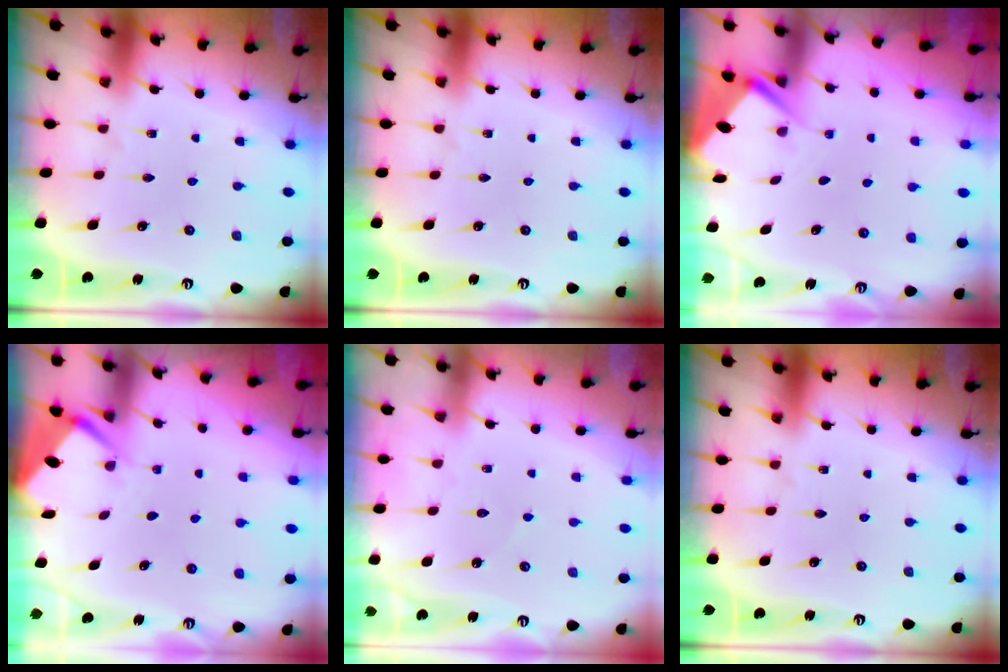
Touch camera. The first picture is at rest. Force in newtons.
{"total": 0.0}
{"total": 2.9, "press": 2.9, "slide": 0.4}
{"total": 2.9, "press": 2.8, "slide": 0.4}
{"total": 2.0, "press": 2.0, "slide": 0.2}
{"total": 0.0}